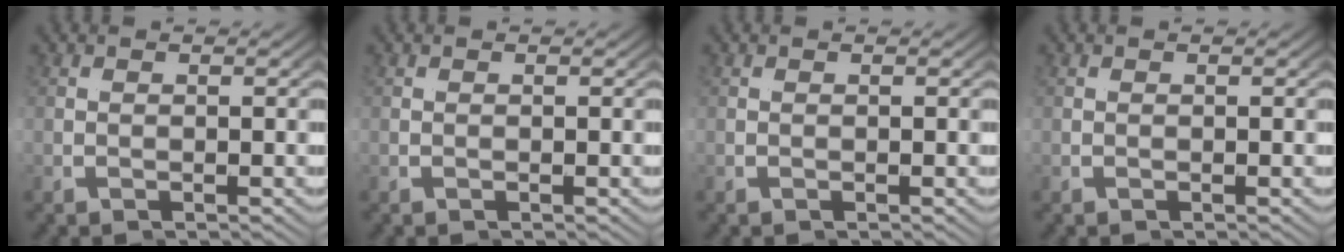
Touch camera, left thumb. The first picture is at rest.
{"total": 0.0}
{"total": 0.0}
{"total": 0.0}